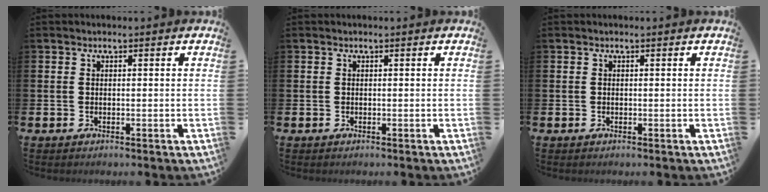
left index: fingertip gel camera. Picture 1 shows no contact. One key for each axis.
{"total": 0.0}
{"total": 0.0}